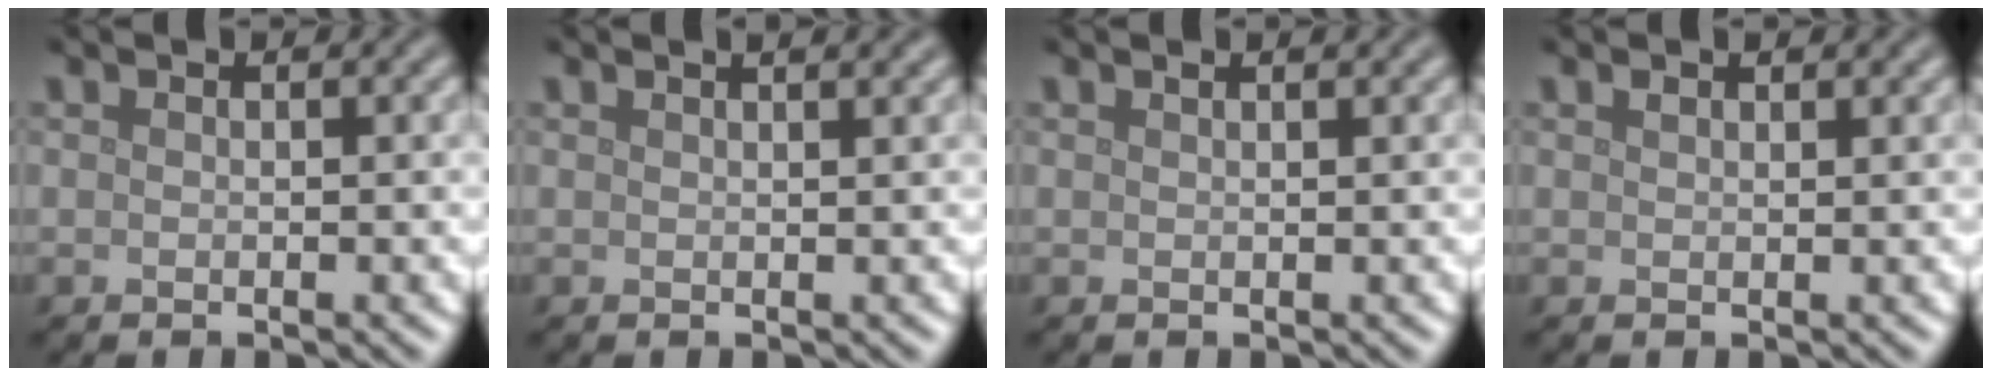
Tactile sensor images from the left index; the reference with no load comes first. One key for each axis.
{"total": 2.2, "fx": 1.5, "fy": 0.8, "fz": 1.4, "tx": -0.007, "ty": 0.008, "tz": 0.003}
{"total": 0.7, "fx": 0.6, "fy": 0.2, "fz": 0.4, "tx": -0.004, "ty": 0.000, "tz": 0.010}
{"total": 1.0, "fx": 0.8, "fy": 0.4, "fz": 0.5, "tx": -0.010, "ty": 0.003, "tz": 0.014}